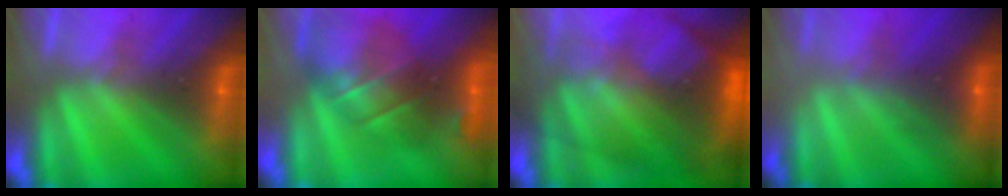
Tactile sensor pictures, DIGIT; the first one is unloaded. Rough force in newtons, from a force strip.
{"total": 7.3}
{"total": 7.4}
{"total": 2.0}